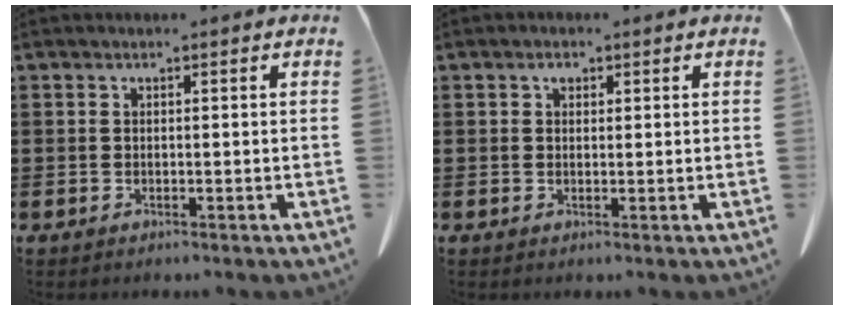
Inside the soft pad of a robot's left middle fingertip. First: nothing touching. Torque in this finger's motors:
{"motor_torque": [0.02, 0.05, 0.00, 0.00]}